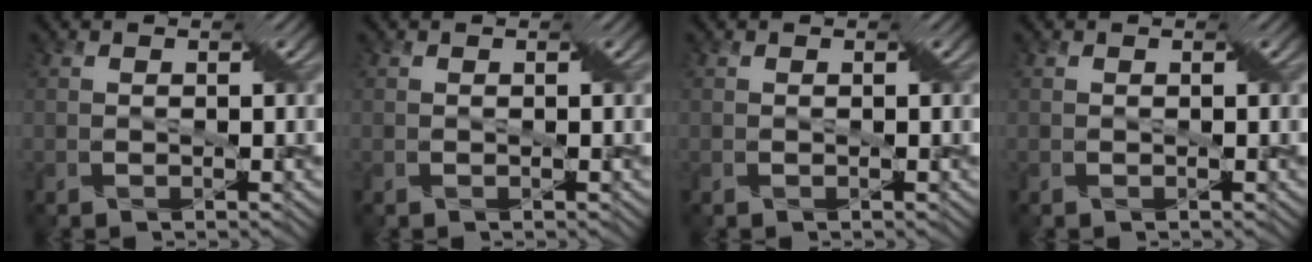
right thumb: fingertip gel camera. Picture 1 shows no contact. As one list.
[{"total": 0.0}, {"total": 0.0}, {"total": 0.0}]